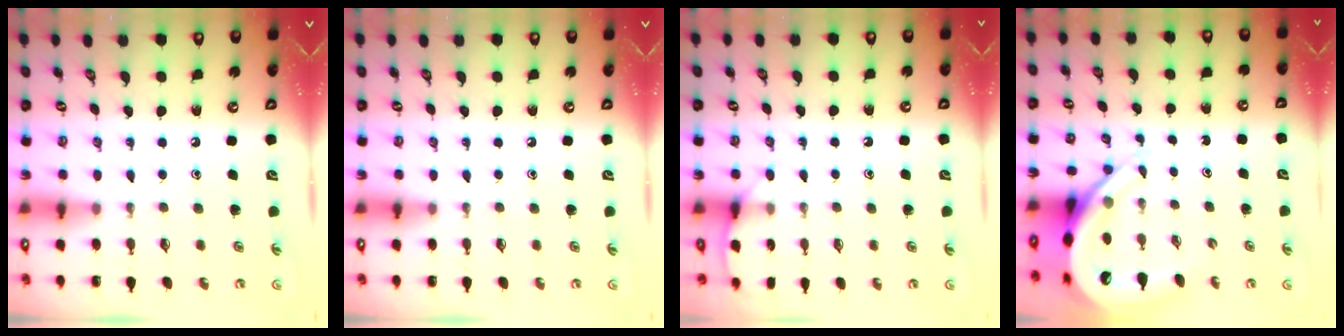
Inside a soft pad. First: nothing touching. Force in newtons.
{"total": 0.0}
{"total": 6.8, "press": 6.8, "slide": 0.7}
{"total": 9.0, "press": 8.9, "slide": 1.0}